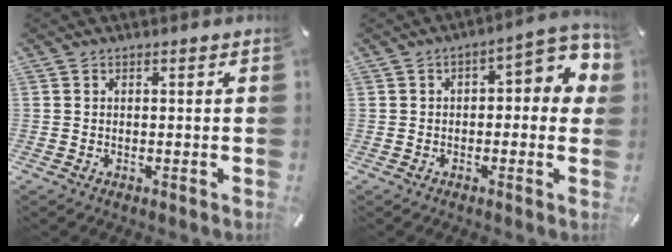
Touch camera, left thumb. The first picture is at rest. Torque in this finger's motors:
{"motor_torque": [0.27, 0.17, 0.48, 0.40, 0.07]}